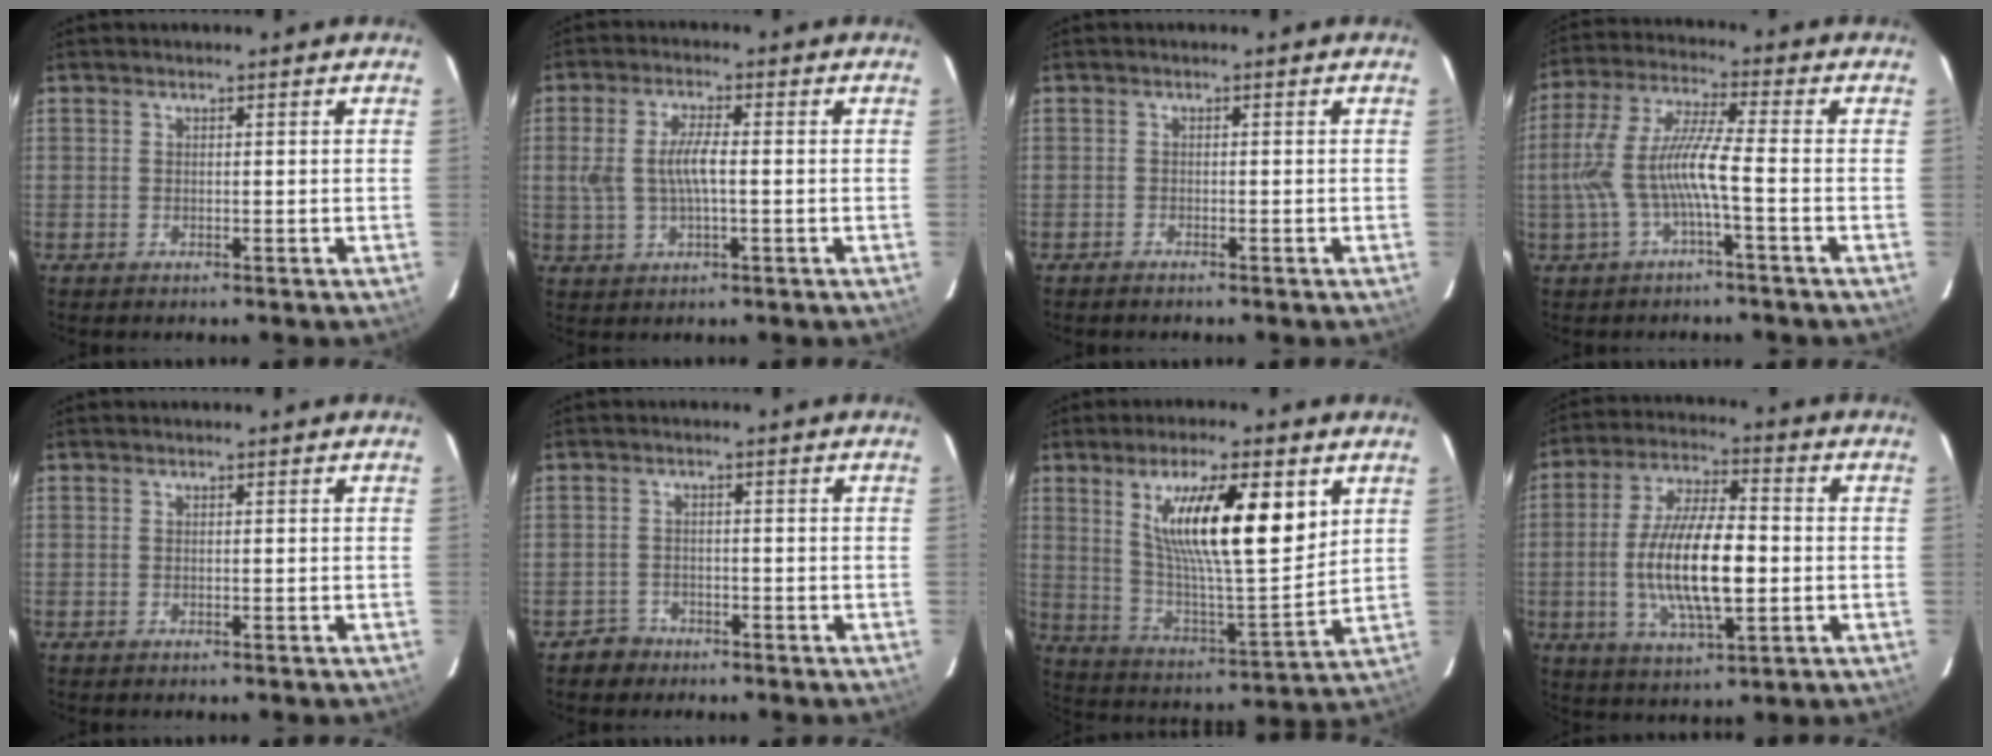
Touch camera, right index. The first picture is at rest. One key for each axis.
{"total": 6.5, "fx": 0.0, "fy": 2.3, "fz": 6.1, "tx": -0.121, "ty": 0.003, "tz": 0.003}
{"total": 0.9, "fx": -0.9, "fy": 0.2, "fz": 0.2, "tx": -0.010, "ty": 0.000, "tz": -0.018}
{"total": 9.8, "fx": -2.5, "fy": 0.5, "fz": 9.5, "tx": -0.201, "ty": 0.005, "tz": -0.041}
{"total": 0.0}
{"total": 1.8, "fx": -0.9, "fy": 1.6, "fz": -0.2, "tx": 0.000, "ty": 0.008, "tz": -0.012}
{"total": 18.2, "fx": 7.3, "fy": 4.1, "fz": 16.2, "tx": -0.265, "ty": -0.005, "tz": 0.132}
{"total": 15.4, "fx": -1.9, "fy": 5.2, "fz": 14.4, "tx": -0.277, "ty": -0.005, "tz": -0.031}